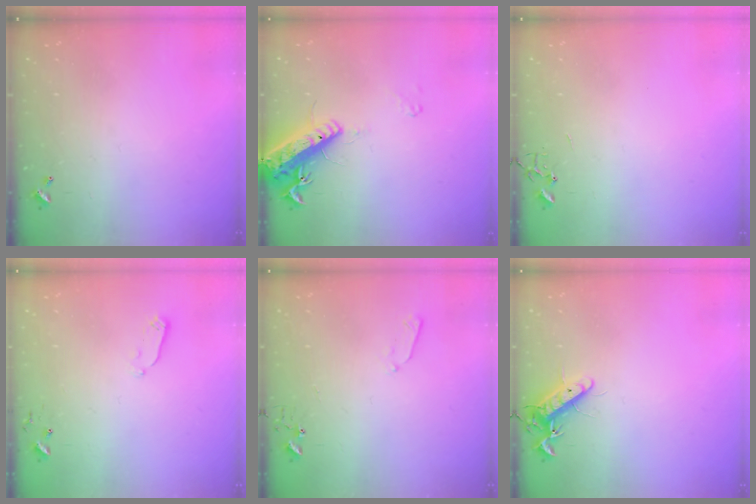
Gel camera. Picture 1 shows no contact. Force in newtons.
{"total": 15.7, "press": 15.3, "slide": 3.5}
{"total": 0.0}
{"total": 2.9, "press": 2.9, "slide": 0.4}
{"total": 3.4, "press": 3.4, "slide": 0.5}
{"total": 11.3, "press": 11.2, "slide": 1.5}